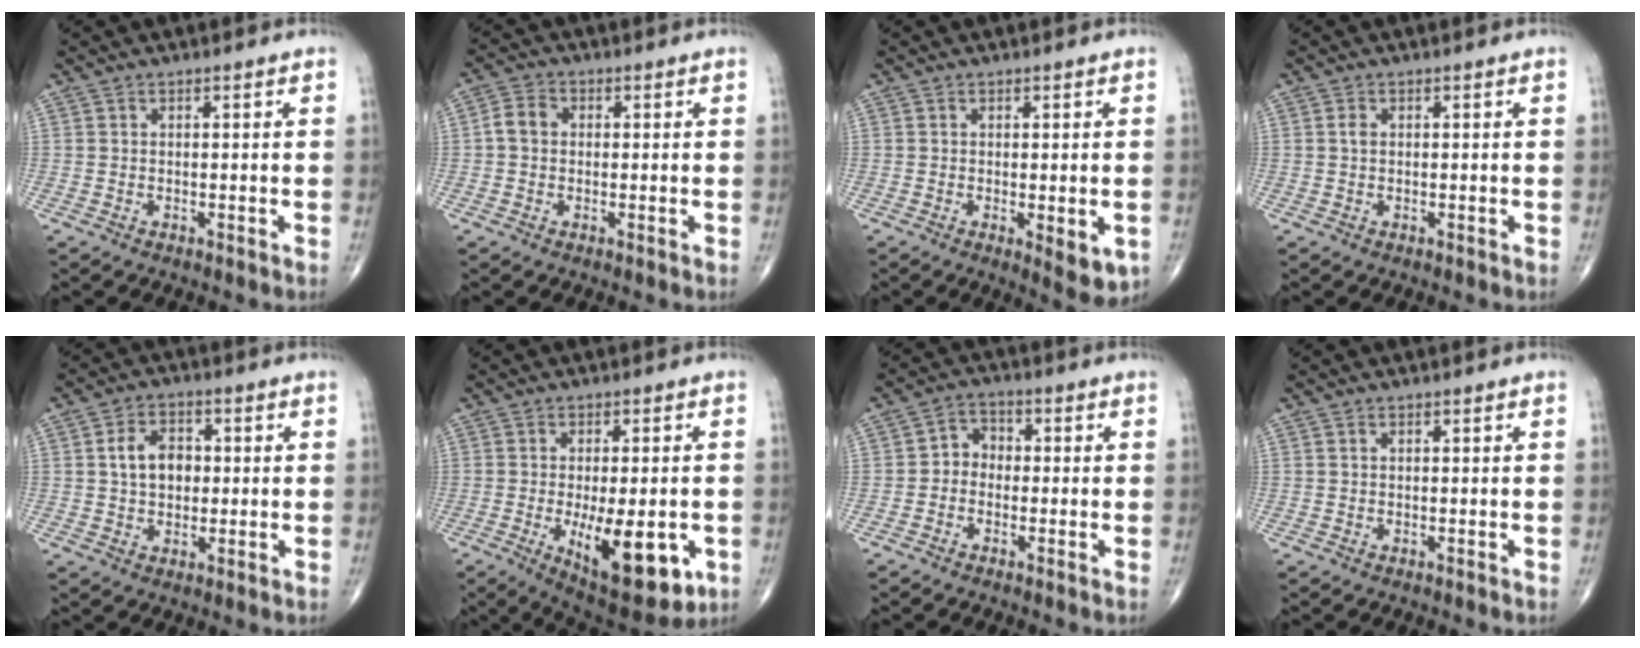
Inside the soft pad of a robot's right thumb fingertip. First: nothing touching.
{"total": 4.0, "force": [0.1, 3.2, 2.4], "torque": [-0.040, 0.012, -0.006]}
{"total": 5.8, "force": [-1.5, 2.1, 5.3], "torque": [-0.063, -0.016, -0.016]}
{"total": 0.8, "force": [0.1, 0.6, 0.6], "torque": [-0.008, 0.001, -0.001]}
{"total": 8.0, "force": [1.1, 5.7, 5.5], "torque": [-0.067, 0.005, 0.016]}
{"total": 15.9, "force": [-4.2, 6.4, 13.9], "torque": [-0.189, -0.016, -0.043]}
{"total": 4.2, "force": [-0.8, 3.5, 2.1], "torque": [-0.012, 0.020, -0.030]}
{"total": 0.0}